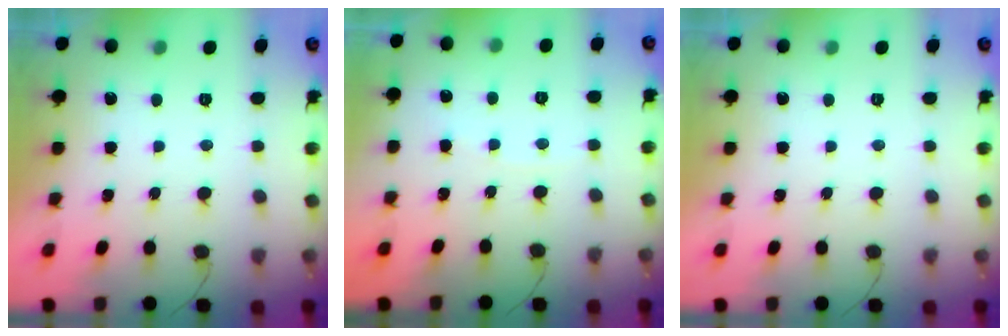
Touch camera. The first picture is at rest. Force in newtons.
{"total": 1.5, "press": 1.4, "slide": 0.3}
{"total": 0.0}